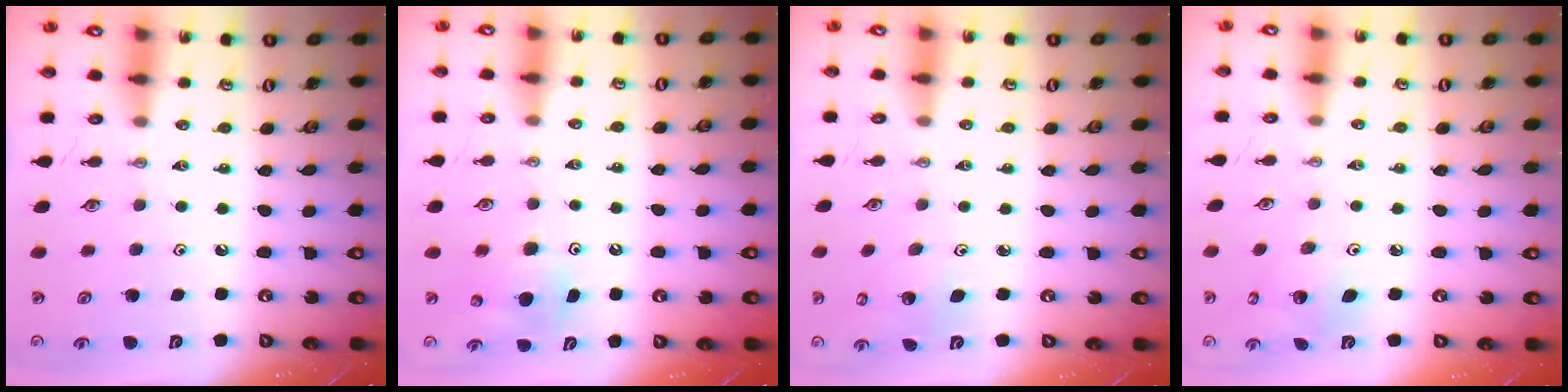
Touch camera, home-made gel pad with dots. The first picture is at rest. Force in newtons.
{"total": 5.5, "press": 5.4, "slide": 0.9}
{"total": 3.9, "press": 3.8, "slide": 0.8}
{"total": 5.5, "press": 5.5, "slide": 0.3}